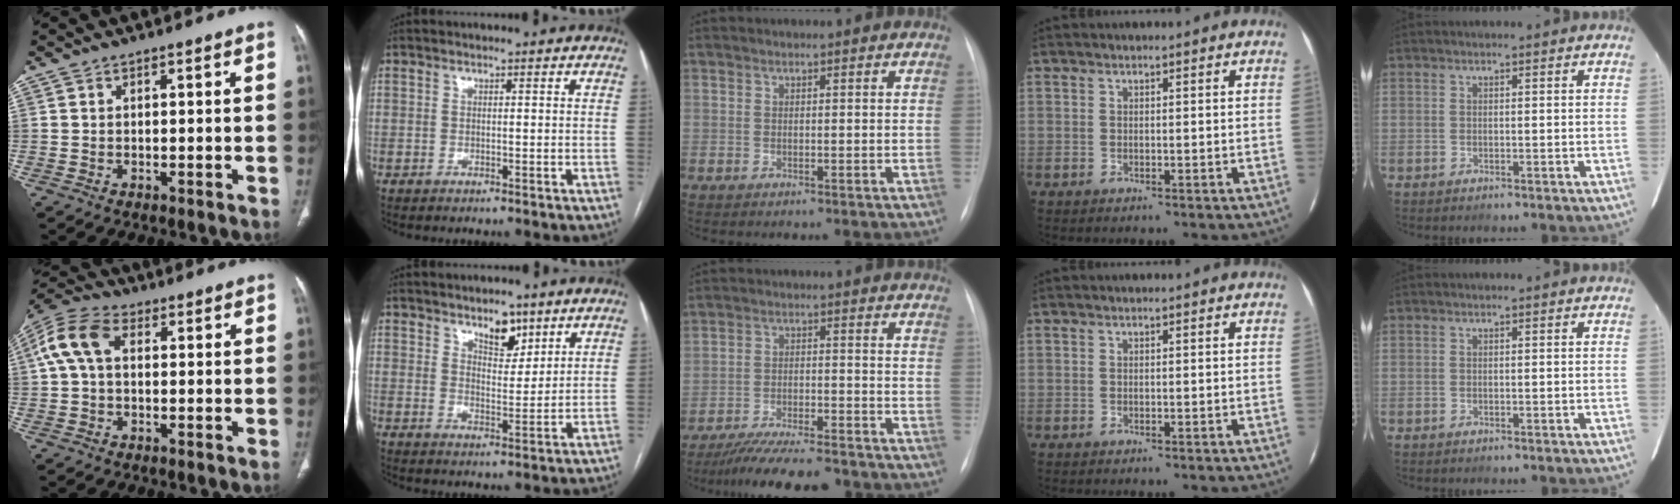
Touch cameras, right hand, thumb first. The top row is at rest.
{"thumb": {"total": 9.3, "force": [1.6, 5.9, 6.9], "torque": [-0.148, 0.032, 0.025]}, "index": {"total": 5.1, "force": [3.7, 2.3, 2.8], "torque": [-0.041, -0.006, 0.063]}, "middle": {"total": 12.0, "force": [-10.7, 1.8, 5.3], "torque": [-0.083, -0.008, -0.163]}}